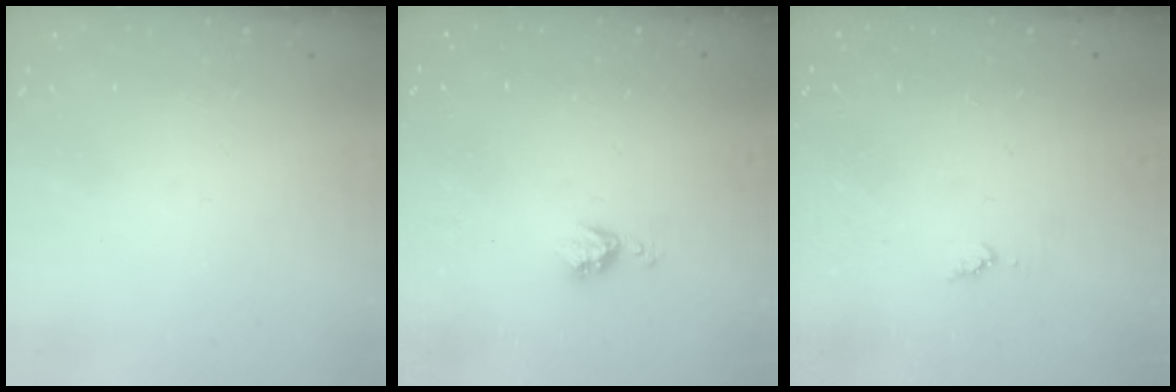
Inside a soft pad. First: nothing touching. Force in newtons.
{"total": 4.3, "press": 4.2, "slide": 0.5}
{"total": 3.6, "press": 3.6, "slide": 0.5}